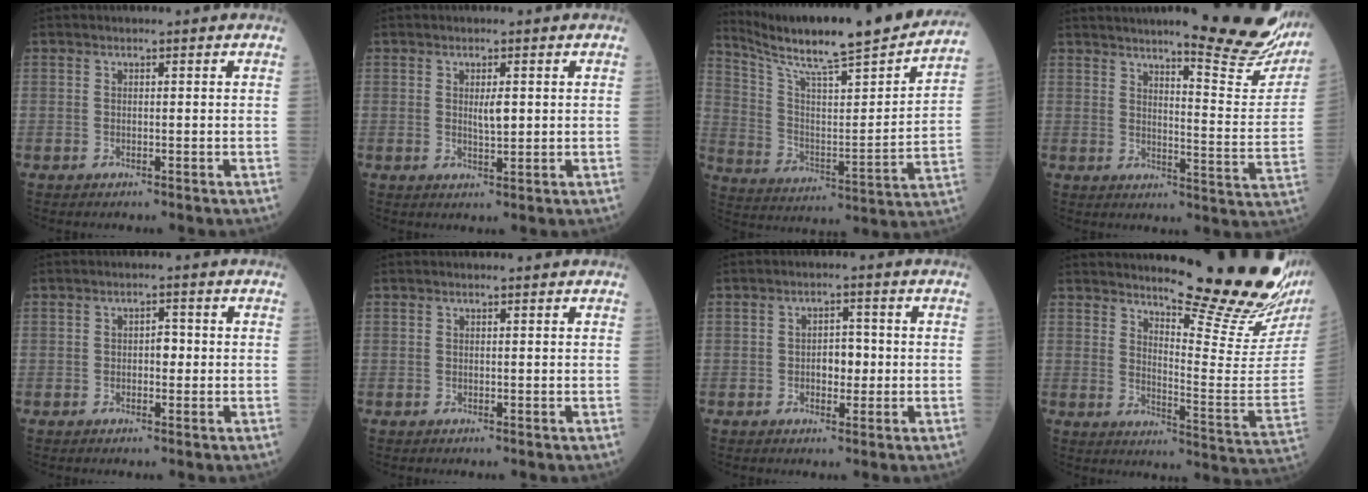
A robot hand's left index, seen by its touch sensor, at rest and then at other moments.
{"total": 2.3, "force": [0.5, 0.7, 2.2], "torque": [-0.042, -0.006, 0.010]}
{"total": 25.6, "force": [22.4, 0.9, 12.4], "torque": [-0.206, -0.049, 0.328]}
{"total": 18.2, "force": [15.3, 1.1, 9.7], "torque": [-0.120, -0.072, 0.183]}
{"total": 1.9, "force": [-0.2, 1.1, 1.5], "torque": [-0.019, 0.003, -0.005]}
{"total": 1.3, "force": [1.2, 0.2, 0.5], "torque": [-0.012, 0.008, 0.013]}
{"total": 3.2, "force": [-0.5, 1.9, 2.6], "torque": [-0.037, 0.005, -0.006]}
{"total": 21.1, "force": [18.2, 0.2, 10.7], "torque": [-0.156, -0.111, 0.230]}